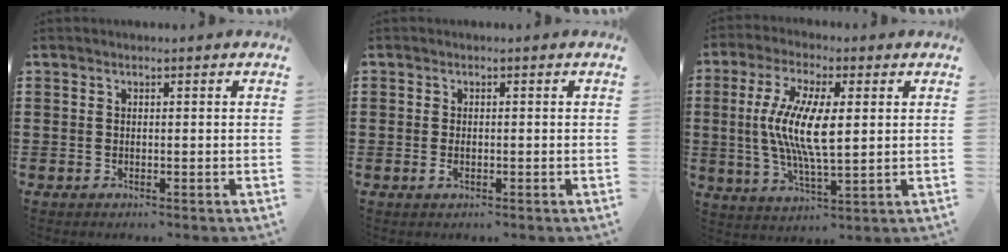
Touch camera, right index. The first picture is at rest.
{"total": 1.4, "force": [-0.4, 0.6, 1.2], "torque": [-0.030, -0.006, -0.009]}
{"total": 9.8, "force": [0.9, 3.0, 9.3], "torque": [-0.196, 0.000, 0.012]}